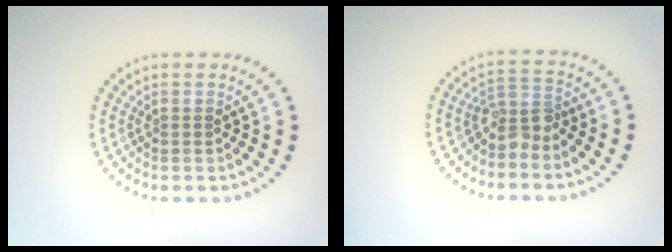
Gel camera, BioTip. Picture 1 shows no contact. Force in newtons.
{"total": 2.4, "press": 1.9, "slide": 1.4}